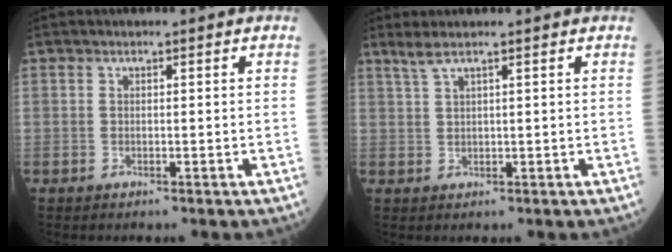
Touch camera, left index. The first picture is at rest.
{"total": 2.3, "force": [1.8, -0.3, 1.4], "torque": [-0.039, 0.010, 0.044]}